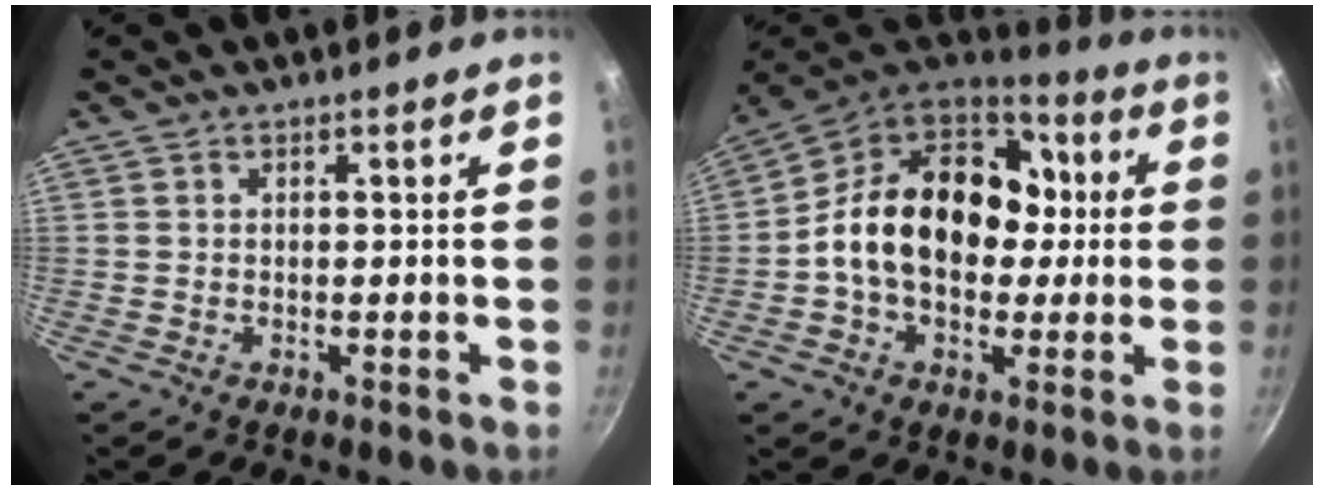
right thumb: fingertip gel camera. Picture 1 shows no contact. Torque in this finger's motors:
{"motor_torque": [1.64, 3.37, 1.06, -0.95, 0.17]}